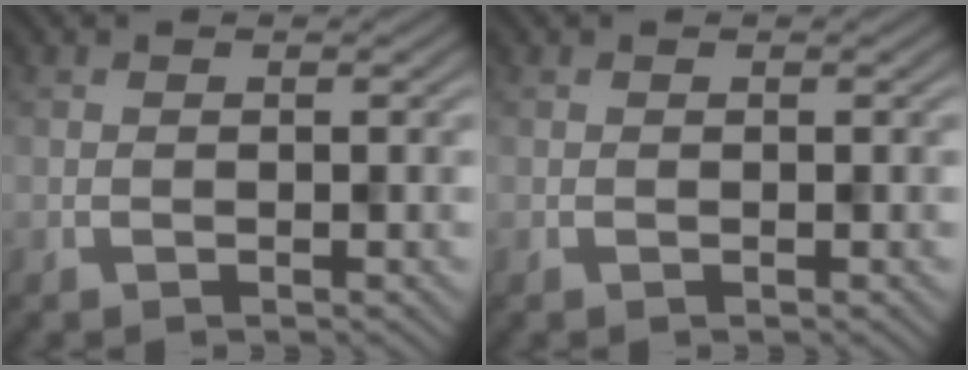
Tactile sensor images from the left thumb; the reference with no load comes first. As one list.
[{"total": 0.0}]